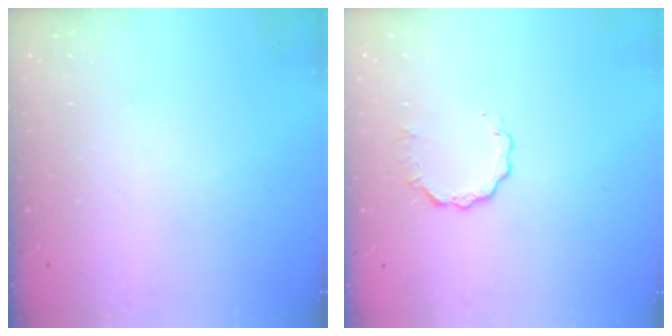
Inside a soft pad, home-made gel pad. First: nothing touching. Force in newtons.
{"total": 2.9, "press": 2.9, "slide": 0.3}